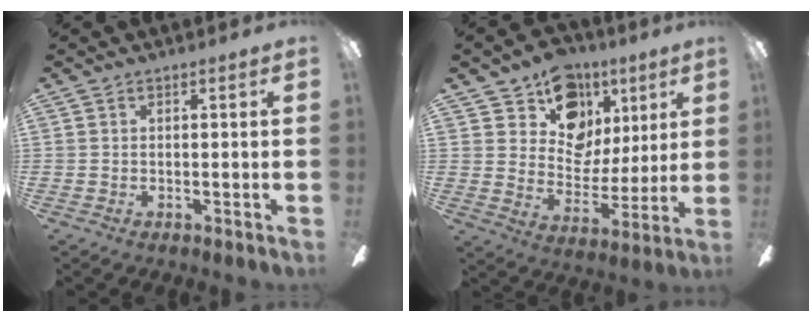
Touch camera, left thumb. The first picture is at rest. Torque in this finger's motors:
{"motor_torque": [0.23, -0.24, -0.11, 0.07, 0.05]}